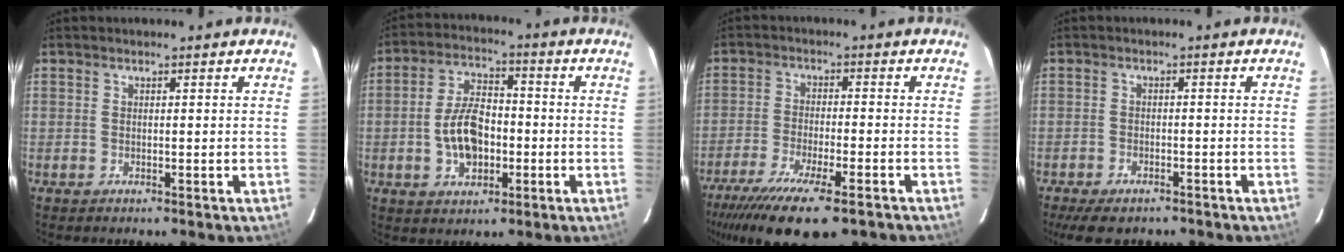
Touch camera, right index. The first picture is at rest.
{"total": 10.0, "force": [-2.1, 6.0, 7.7], "torque": [-0.148, 0.015, -0.028]}
{"total": 17.3, "force": [-12.5, 4.1, 11.2], "torque": [-0.227, -0.062, -0.206]}
{"total": 7.4, "force": [-5.7, 3.2, 3.3], "torque": [-0.081, -0.013, -0.087]}